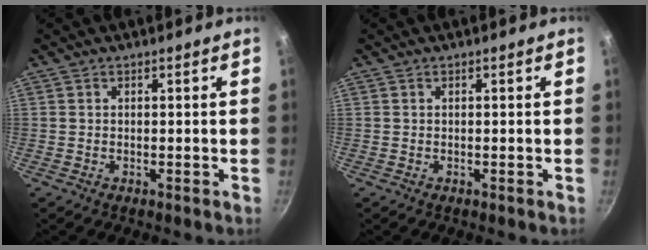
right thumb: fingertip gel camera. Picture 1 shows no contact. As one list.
[{"total": 0.0}]